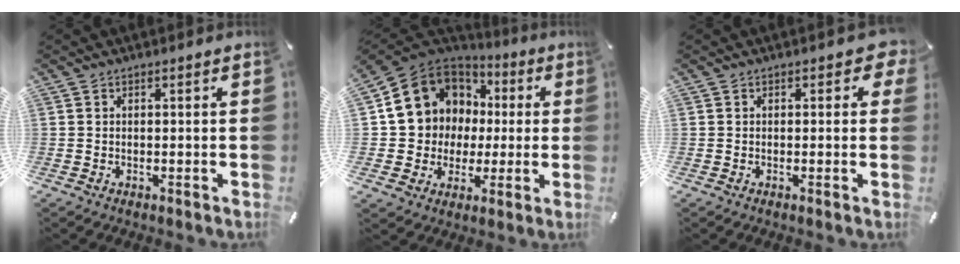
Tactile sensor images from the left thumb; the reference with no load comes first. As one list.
[{"total": 12.9, "force": [2.0, 12.4, 2.9], "torque": [-0.055, -0.018, 0.058]}, {"total": 2.7, "force": [0.5, 1.7, 2.0], "torque": [-0.018, -0.002, 0.003]}]